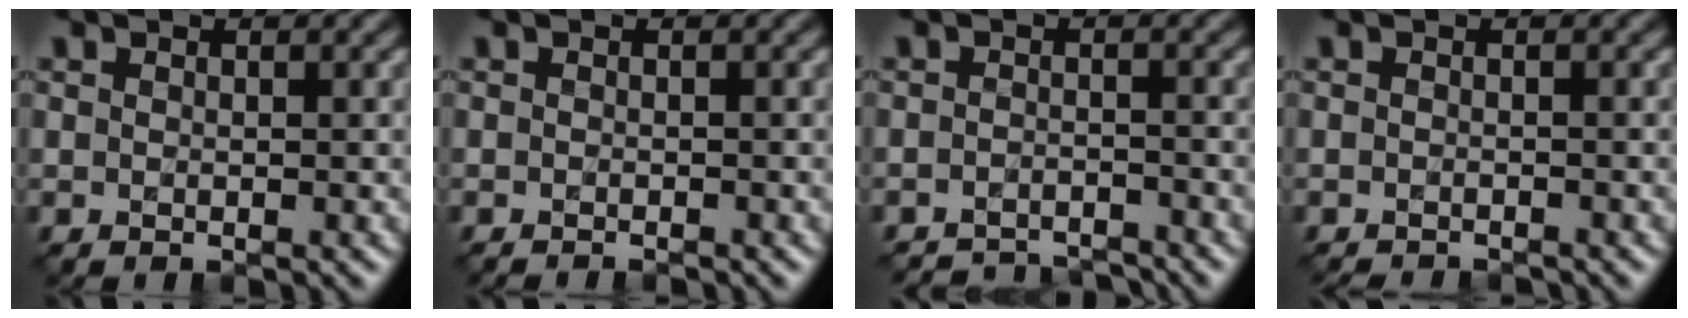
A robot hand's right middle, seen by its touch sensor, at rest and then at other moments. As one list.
[{"total": 0.7, "force": [-0.7, -0.2, 0.1], "torque": [-0.002, -0.008, -0.015]}, {"total": 3.8, "force": [-3.8, 0.2, 0.2], "torque": [0.004, -0.004, -0.058]}, {"total": 1.9, "force": [-1.9, 0.0, 0.3], "torque": [-0.003, -0.013, -0.030]}]